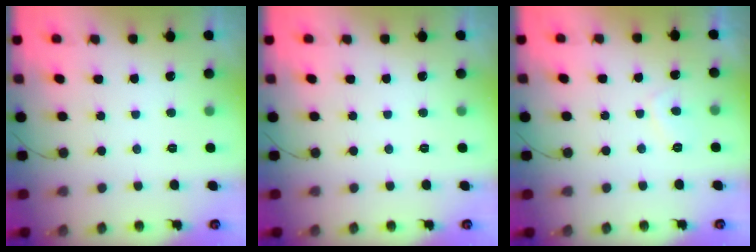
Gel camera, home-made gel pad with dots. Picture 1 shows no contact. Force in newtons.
{"total": 0.0}
{"total": 2.4, "press": 2.3, "slide": 0.6}